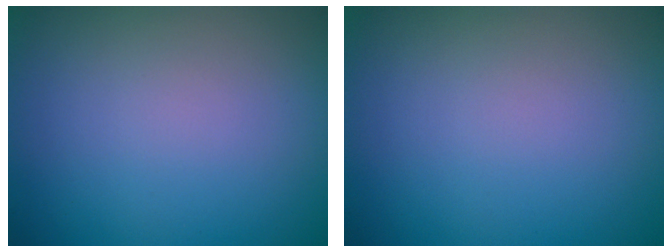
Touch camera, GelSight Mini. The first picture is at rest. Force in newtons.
{"total": 0.0}